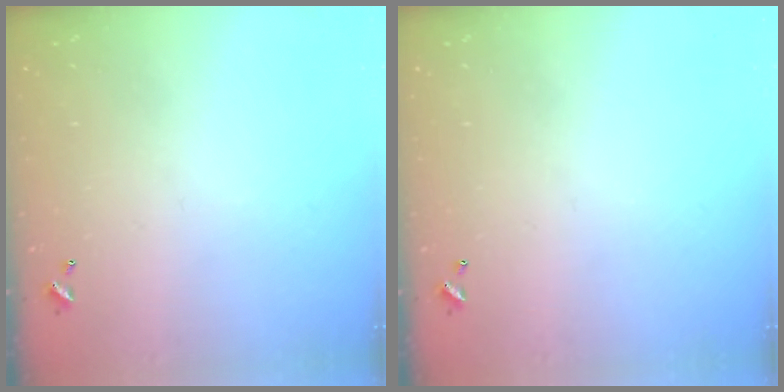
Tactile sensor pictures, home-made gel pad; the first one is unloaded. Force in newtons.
{"total": 0.0}